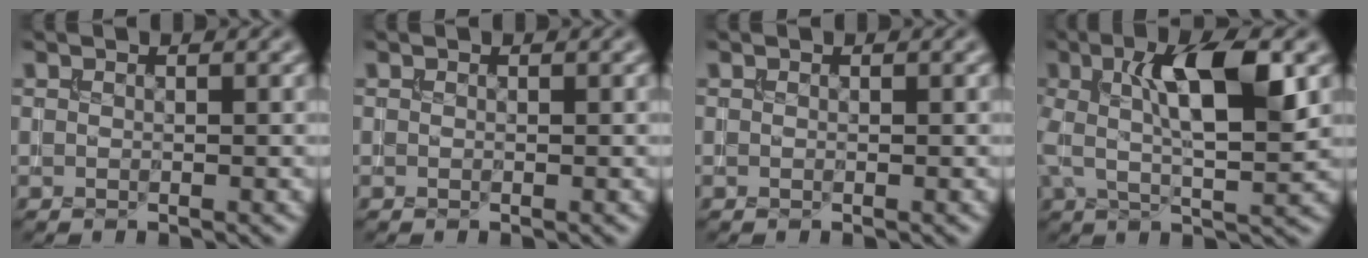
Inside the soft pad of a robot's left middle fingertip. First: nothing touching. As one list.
[{"total": 0.0}, {"total": 0.0}, {"total": 8.4, "force": [1.6, 2.8, 7.8], "torque": [-0.133, 0.003, 0.024]}]